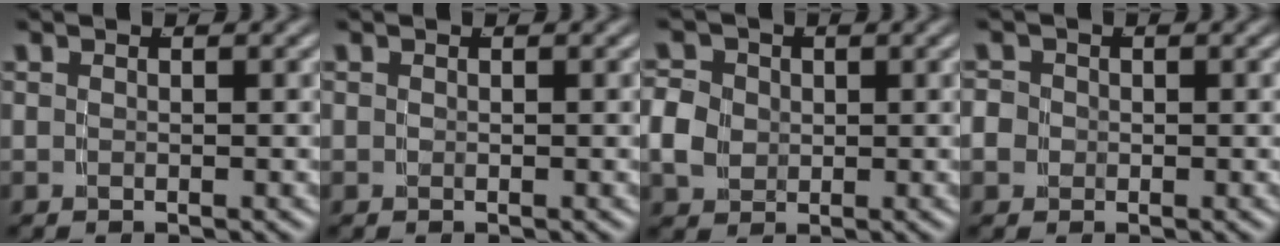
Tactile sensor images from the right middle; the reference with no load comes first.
{"total": 0.0}
{"total": 4.7, "force": [0.1, 4.1, 2.2], "torque": [-0.047, -0.004, 0.000]}
{"total": 2.9, "force": [-0.5, 2.7, 0.9], "torque": [-0.031, -0.007, -0.013]}